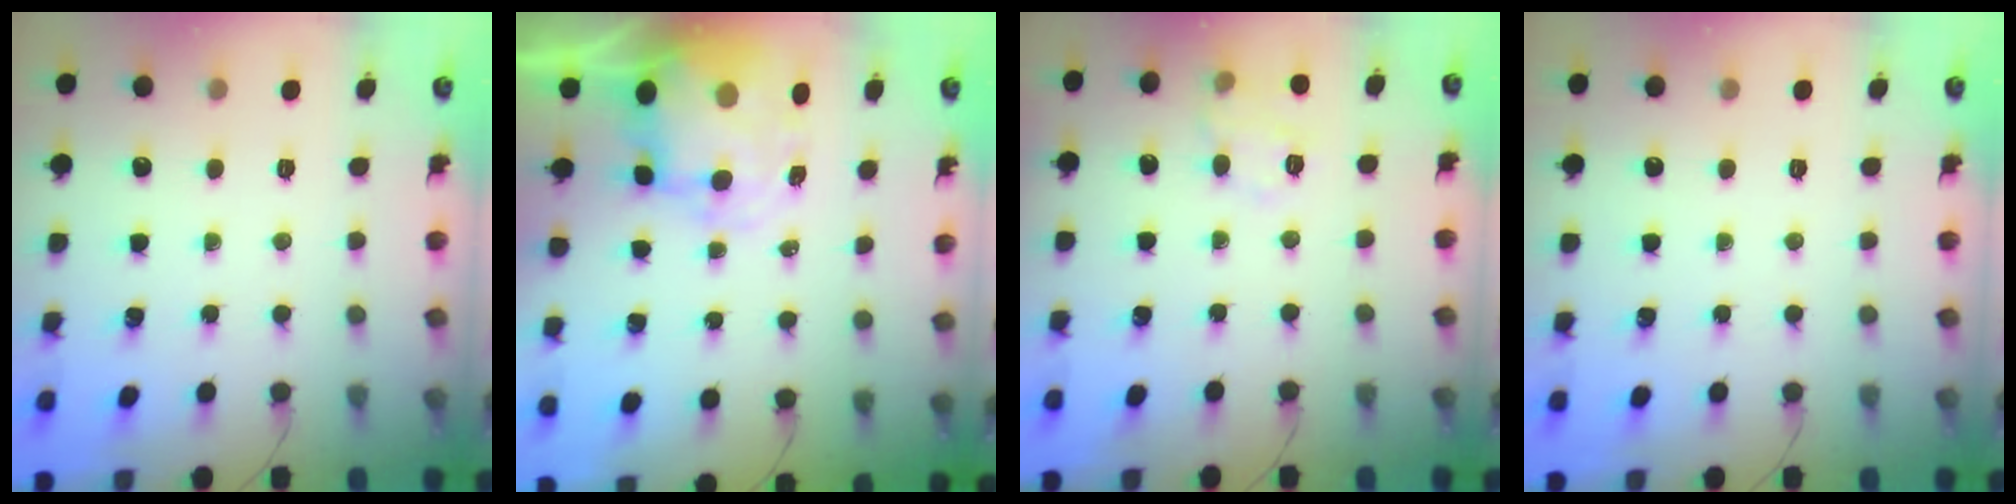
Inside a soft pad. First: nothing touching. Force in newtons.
{"total": 7.4, "press": 7.0, "slide": 2.5}
{"total": 10.2, "press": 10.2, "slide": 0.7}
{"total": 0.0}